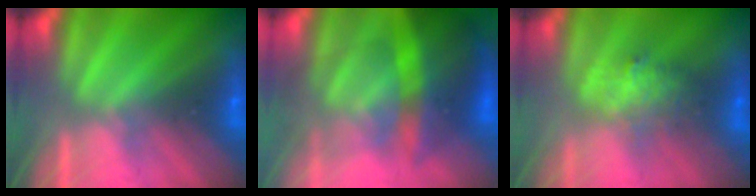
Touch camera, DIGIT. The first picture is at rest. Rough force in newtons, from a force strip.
{"total": 9.1}
{"total": 2.6}